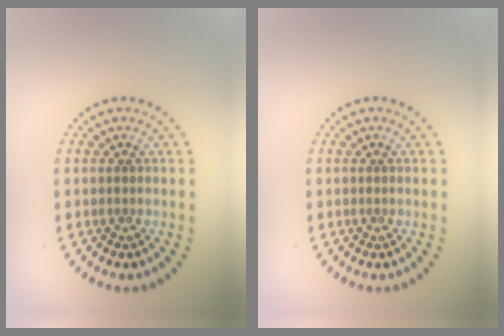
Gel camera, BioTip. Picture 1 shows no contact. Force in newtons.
{"total": 0.0}